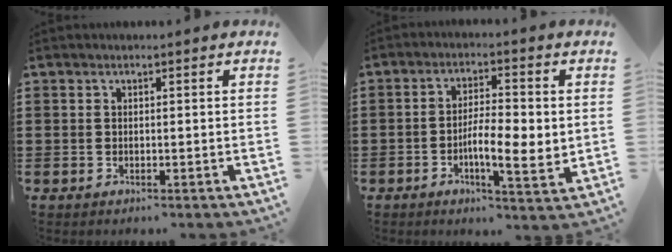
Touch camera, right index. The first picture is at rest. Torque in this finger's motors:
{"motor_torque": [0.29, -0.23, 0.31, 0.13]}